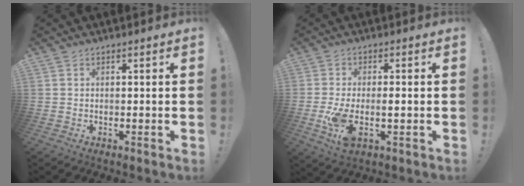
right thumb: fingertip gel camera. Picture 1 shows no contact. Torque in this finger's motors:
{"motor_torque": [1.25, -0.05, 1.18, -0.57, 0.34]}